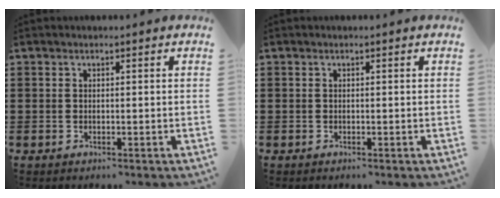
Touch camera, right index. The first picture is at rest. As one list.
[{"total": 0.0}]